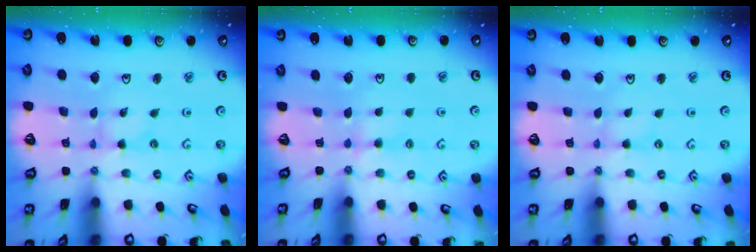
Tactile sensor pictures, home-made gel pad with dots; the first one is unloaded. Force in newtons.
{"total": 3.4, "press": 3.4, "slide": 0.7}
{"total": 1.0, "press": 1.0, "slide": 0.3}